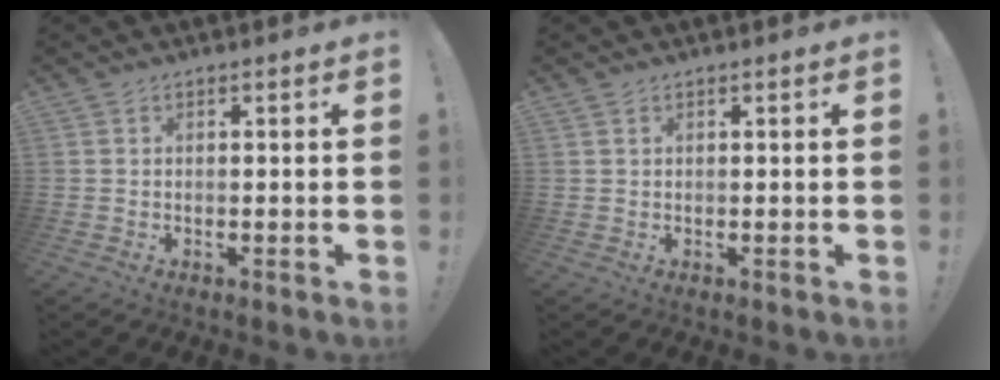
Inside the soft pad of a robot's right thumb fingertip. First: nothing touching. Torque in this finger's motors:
{"motor_torque": [0.07, 0.05, -0.21, -0.12, 0.04]}